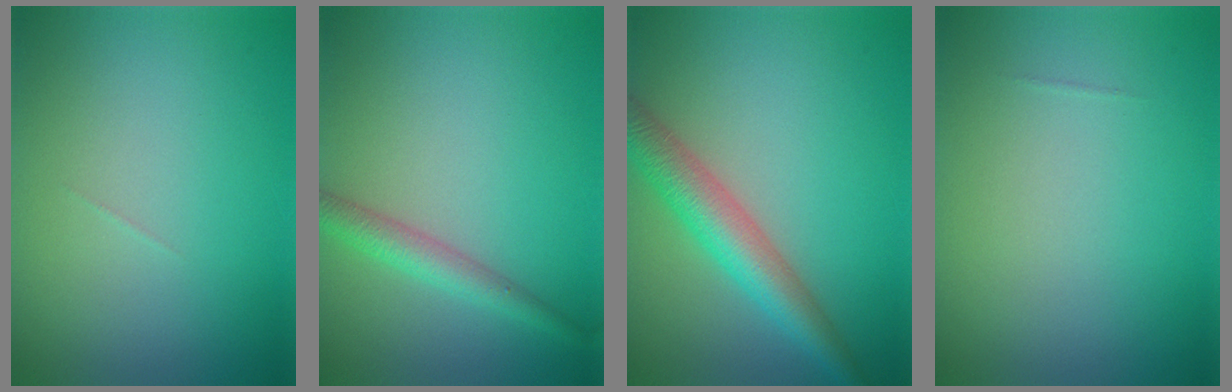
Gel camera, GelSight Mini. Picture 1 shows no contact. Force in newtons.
{"total": 2.6, "press": 2.6, "slide": 0.1}
{"total": 5.0, "press": 5.0, "slide": 0.1}
{"total": 0.0}